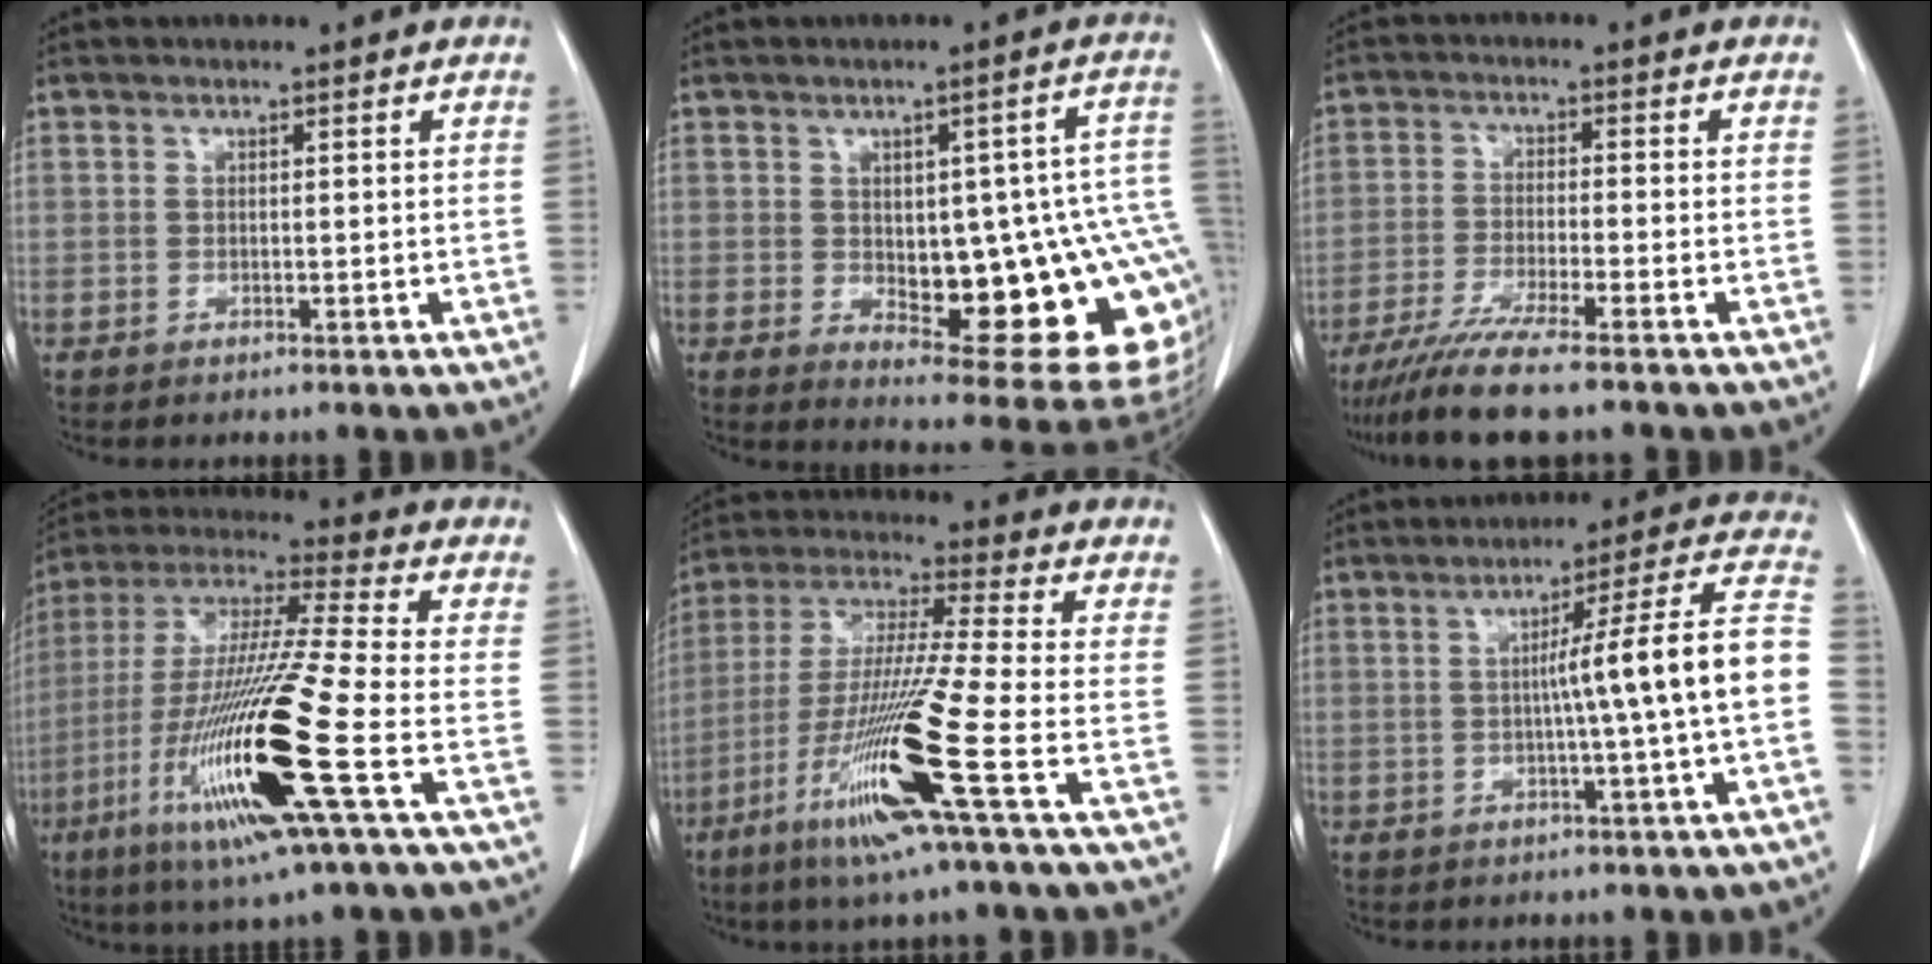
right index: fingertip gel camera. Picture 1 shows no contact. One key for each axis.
{"total": 21.9, "fx": -3.1, "fy": 7.0, "fz": 20.5, "tx": -0.183, "ty": 0.018, "tz": -0.010}
{"total": 8.7, "fx": -7.0, "fy": -0.6, "fz": 5.1, "tx": -0.082, "ty": -0.027, "tz": -0.120}
{"total": 21.5, "fx": -7.3, "fy": 0.0, "fz": 20.2, "tx": -0.425, "ty": -0.036, "tz": -0.146}
{"total": 16.7, "fx": -7.0, "fy": -1.4, "fz": 15.1, "tx": -0.313, "ty": -0.032, "tz": -0.137}
{"total": 11.5, "fx": -1.4, "fy": -1.8, "fz": 11.3, "tx": -0.152, "ty": 0.022, "tz": -0.022}